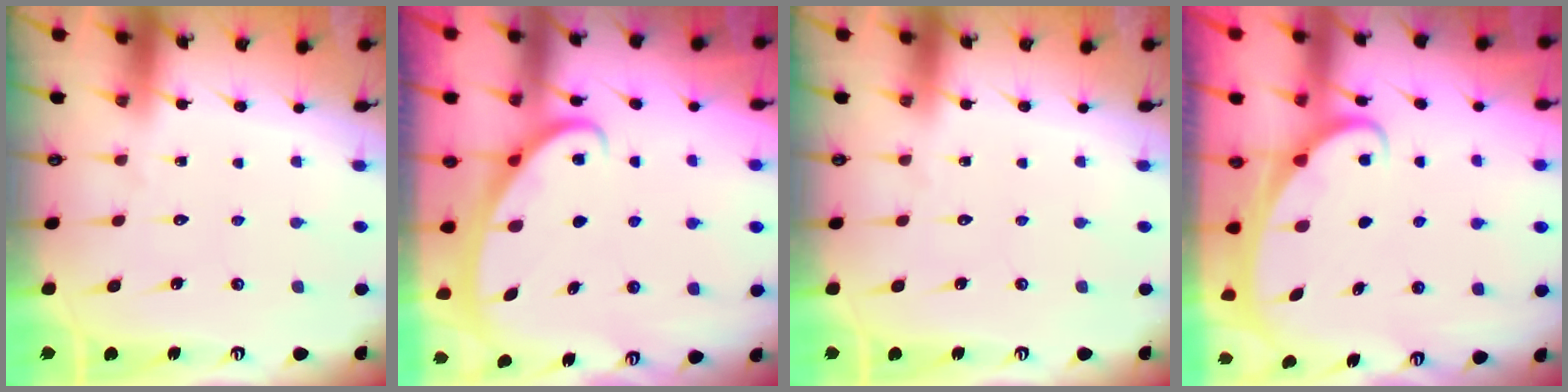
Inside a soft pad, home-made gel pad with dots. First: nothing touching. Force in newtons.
{"total": 2.5, "press": 2.5, "slide": 0.3}
{"total": 0.0}
{"total": 2.4, "press": 2.4, "slide": 0.3}